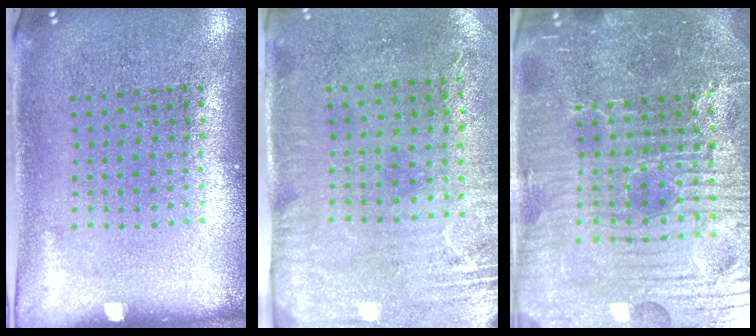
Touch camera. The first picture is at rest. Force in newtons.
{"total": 2.9, "press": 2.4, "slide": 1.7}
{"total": 6.2, "press": 5.7, "slide": 2.4}